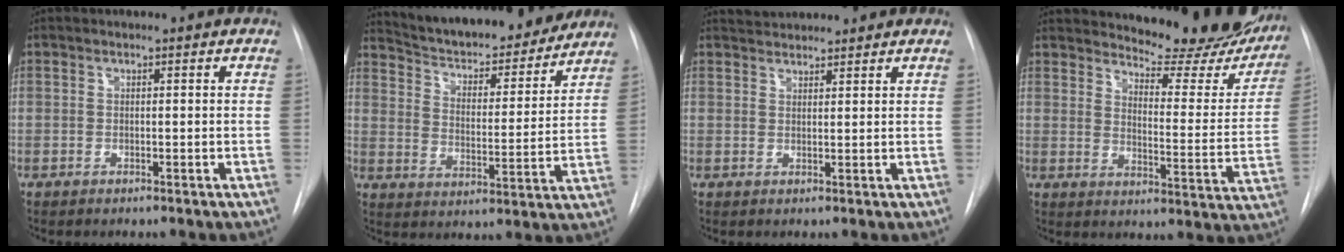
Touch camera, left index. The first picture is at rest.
{"total": 20.4, "force": [18.6, 4.4, 7.2], "torque": [-0.114, -0.012, 0.266]}
{"total": 3.2, "force": [3.2, 0.4, 0.3], "torque": [-0.010, 0.028, 0.057]}
{"total": 21.9, "force": [19.8, 5.3, 7.5], "torque": [-0.092, -0.087, 0.231]}